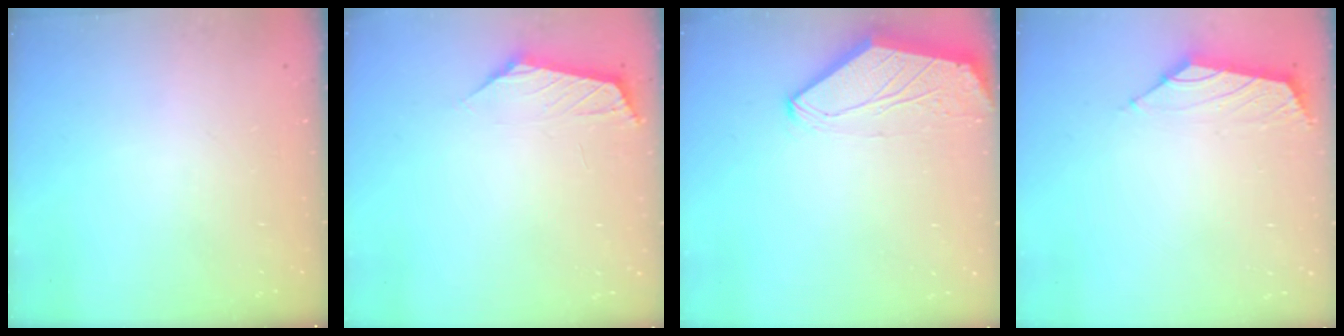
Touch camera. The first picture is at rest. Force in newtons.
{"total": 0.8, "press": 0.6, "slide": 0.4}
{"total": 0.0}
{"total": 1.6, "press": 1.5, "slide": 0.7}